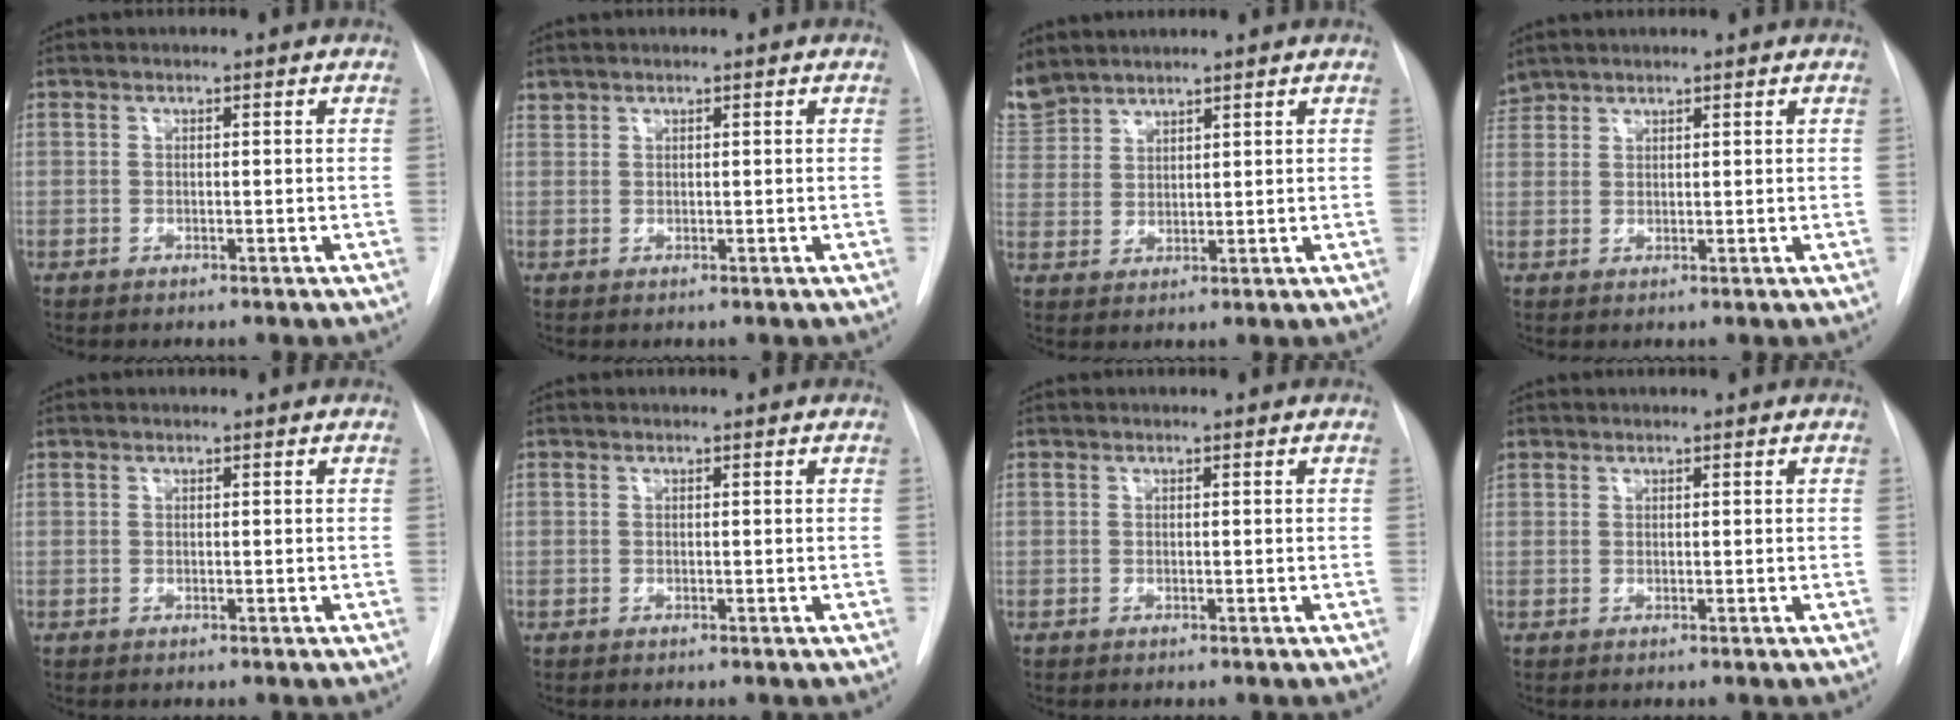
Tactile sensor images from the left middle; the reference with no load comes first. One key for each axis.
{"total": 0.6, "fx": 0.6, "fy": 0.1, "fz": -0.1, "tx": -0.002, "ty": 0.005, "tz": 0.013}
{"total": 7.1, "fx": 6.4, "fy": 2.8, "fz": 1.1, "tx": -0.034, "ty": 0.009, "tz": 0.138}
{"total": 2.8, "fx": 2.7, "fy": 0.8, "fz": 0.1, "tx": -0.004, "ty": 0.017, "tz": 0.054}
{"total": 0.0}
{"total": 0.0}
{"total": 0.0}
{"total": 0.8, "fx": 0.6, "fy": 0.5, "fz": 0.0, "tx": 0.004, "ty": 0.010, "tz": 0.010}